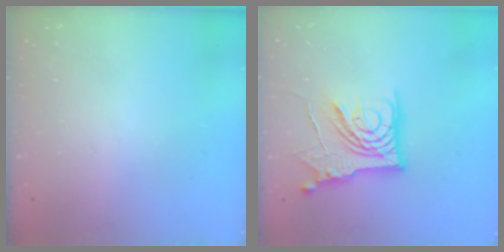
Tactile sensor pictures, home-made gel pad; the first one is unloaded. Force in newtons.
{"total": 14.2, "press": 14.1, "slide": 1.1}